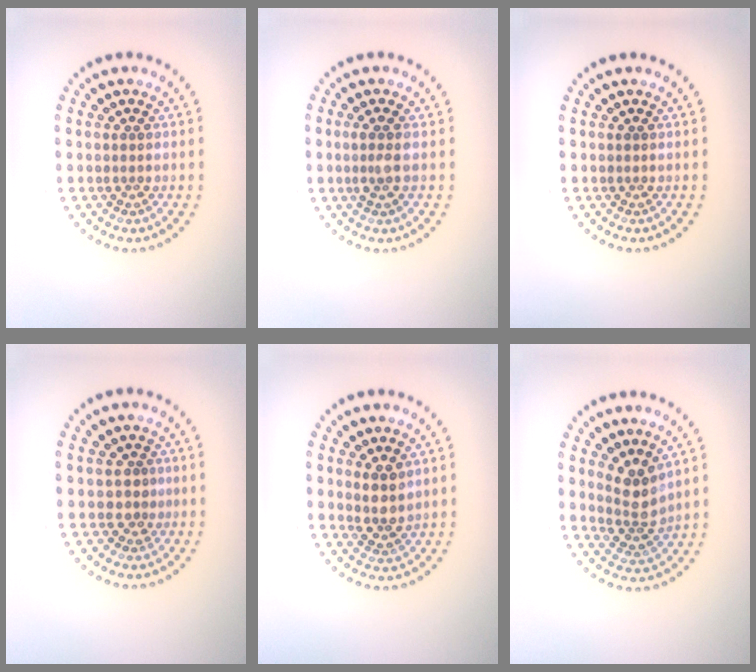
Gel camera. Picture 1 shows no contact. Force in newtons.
{"total": 1.4, "press": 1.2, "slide": 0.8}
{"total": 0.0}
{"total": 1.2, "press": 0.7, "slide": 0.9}
{"total": 2.4, "press": 2.0, "slide": 1.2}
{"total": 3.0, "press": 2.3, "slide": 1.9}